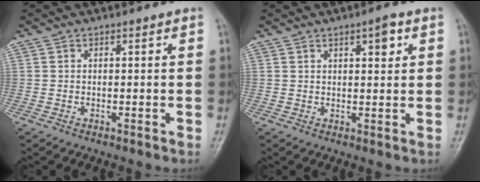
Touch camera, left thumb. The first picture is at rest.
{"total": 3.7, "force": [1.8, 1.2, 3.0], "torque": [-0.033, -0.007, 0.026]}